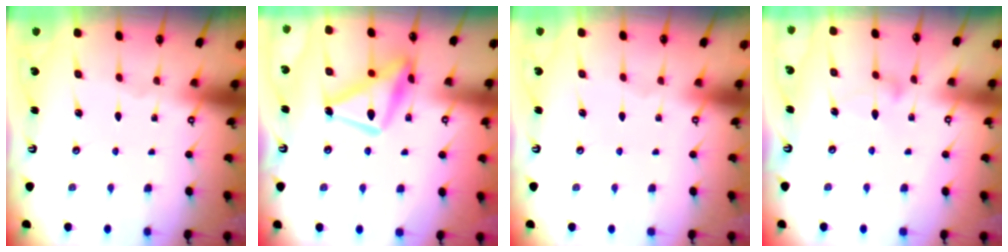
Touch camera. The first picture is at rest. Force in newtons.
{"total": 15.1, "press": 15.0, "slide": 1.3}
{"total": 3.8, "press": 3.8, "slide": 0.1}
{"total": 7.8, "press": 7.8, "slide": 0.5}